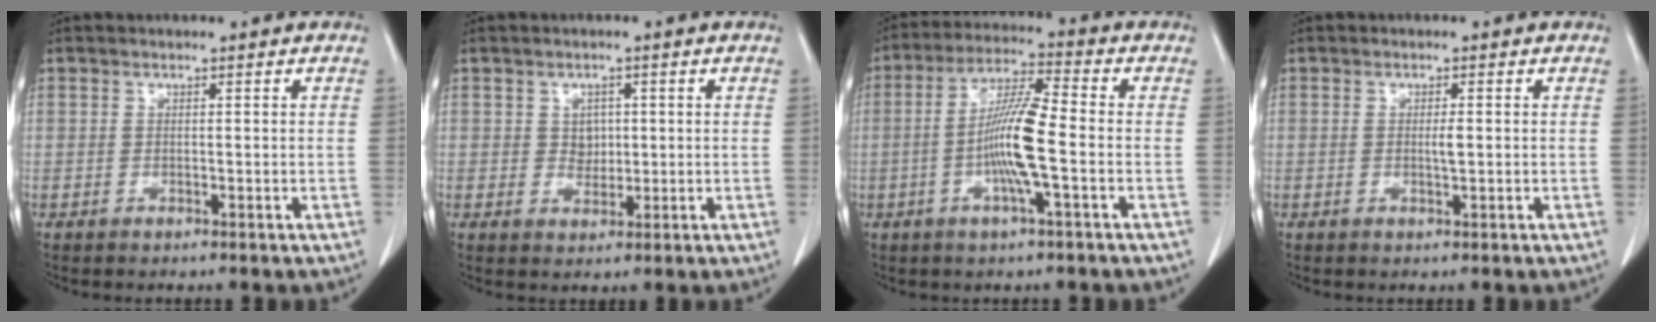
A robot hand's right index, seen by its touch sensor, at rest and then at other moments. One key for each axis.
{"total": 2.7, "fx": 0.5, "fy": 2.2, "fz": 1.5, "tx": -0.020, "ty": 0.002, "tz": 0.012}
{"total": 9.9, "fx": -1.9, "fy": 0.4, "fz": 9.7, "tx": -0.187, "ty": 0.002, "tz": -0.043}
{"total": 1.5, "fx": 0.0, "fy": 0.3, "fz": 1.5, "tx": -0.028, "ty": 0.000, "tz": 0.001}